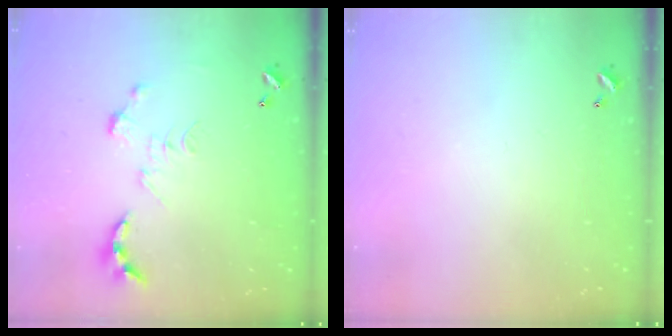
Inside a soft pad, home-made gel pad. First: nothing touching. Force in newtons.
{"total": 0.0}